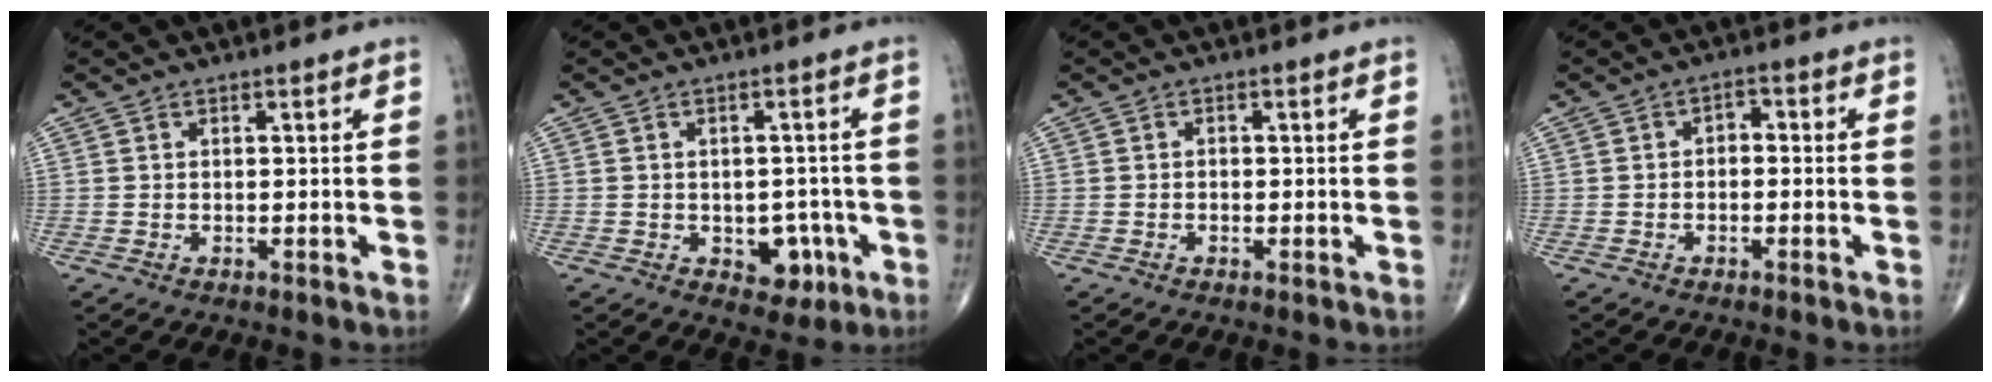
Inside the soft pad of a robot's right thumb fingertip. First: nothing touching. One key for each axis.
{"total": 5.7, "fx": -1.9, "fy": 4.0, "fz": 3.5, "tx": -0.011, "ty": 0.014, "tz": -0.016}
{"total": 0.5, "fx": -0.4, "fy": 0.3, "fz": 0.2, "tx": 0.002, "ty": 0.002, "tz": -0.012}
{"total": 2.2, "fx": -0.7, "fy": 1.5, "fz": 1.5, "tx": -0.009, "ty": 0.021, "tz": -0.021}